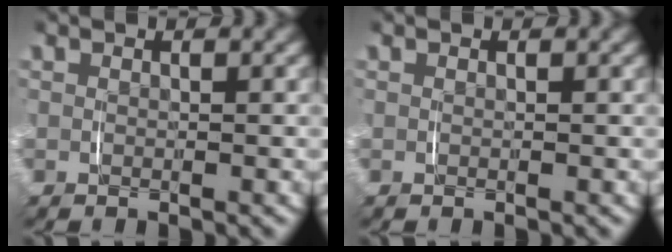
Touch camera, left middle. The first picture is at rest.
{"total": 0.0}